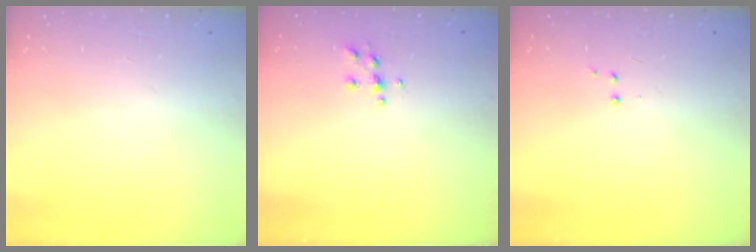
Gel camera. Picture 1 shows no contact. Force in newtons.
{"total": 5.5, "press": 5.4, "slide": 0.6}
{"total": 2.9, "press": 2.8, "slide": 0.7}